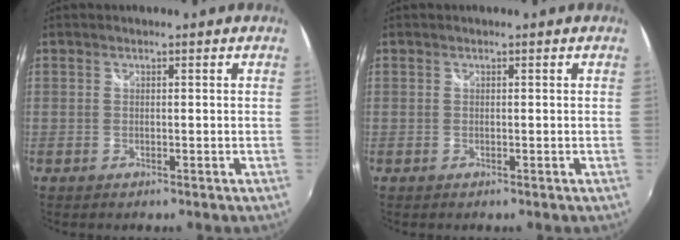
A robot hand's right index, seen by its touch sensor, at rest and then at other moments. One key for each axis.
{"total": 0.0}